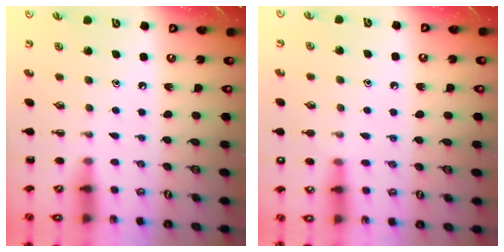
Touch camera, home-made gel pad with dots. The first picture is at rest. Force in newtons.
{"total": 7.5, "press": 7.1, "slide": 2.4}